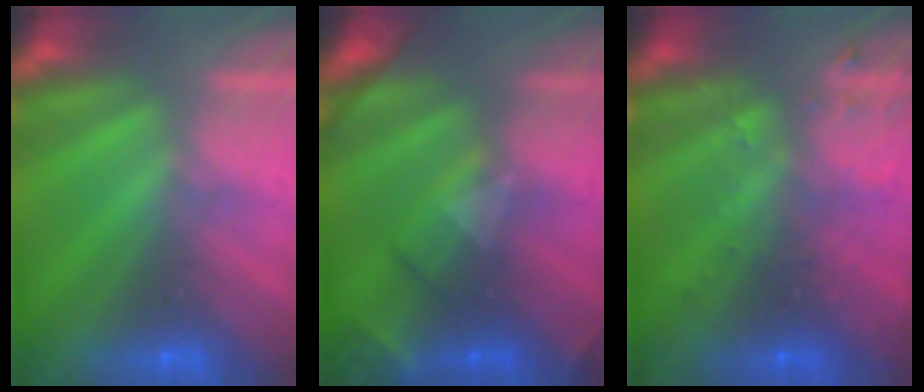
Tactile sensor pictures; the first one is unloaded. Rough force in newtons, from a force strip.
{"total": 2.6}
{"total": 2.9}